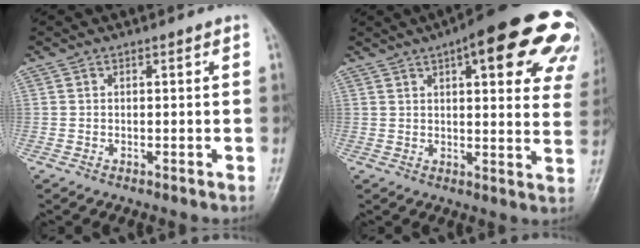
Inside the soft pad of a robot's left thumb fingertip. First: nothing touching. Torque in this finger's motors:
{"motor_torque": [0.61, 0.63, 1.68, -1.09, 0.08]}